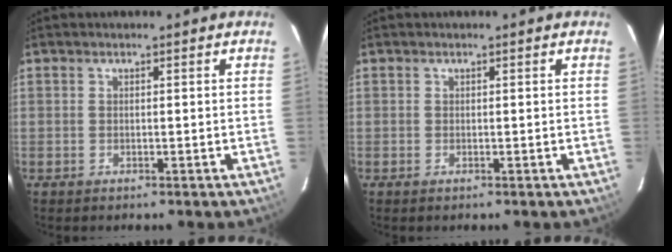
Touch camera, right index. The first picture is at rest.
{"total": 0.0}